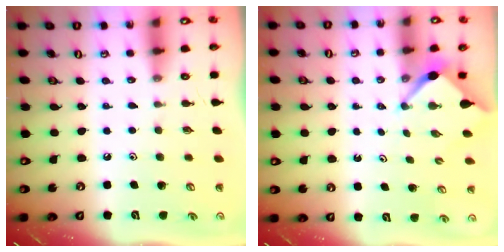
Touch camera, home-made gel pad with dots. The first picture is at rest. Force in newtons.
{"total": 4.0, "press": 4.0, "slide": 0.4}